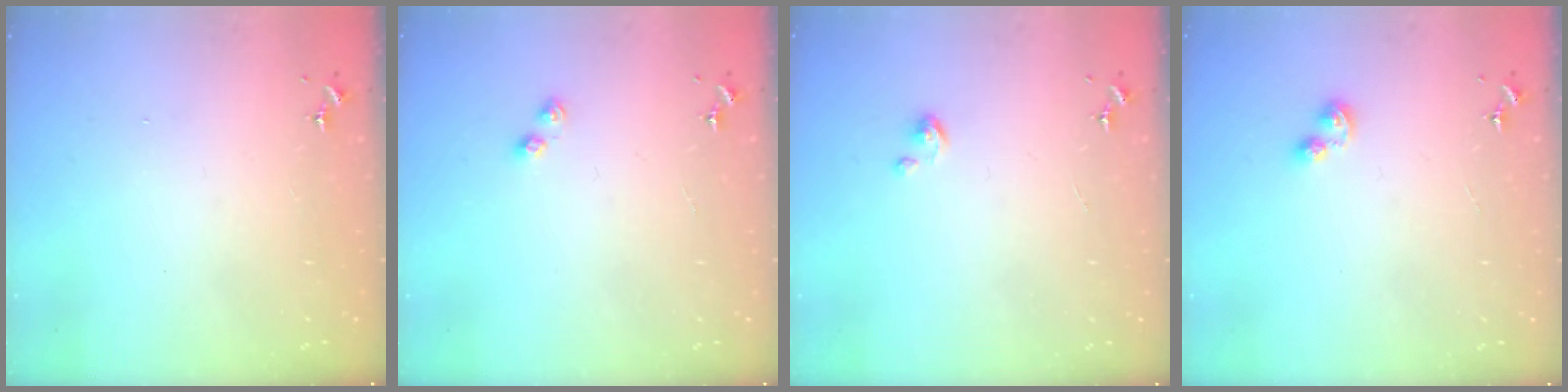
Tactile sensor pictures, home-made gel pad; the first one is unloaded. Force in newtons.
{"total": 3.0, "press": 2.9, "slide": 0.4}
{"total": 3.4, "press": 3.4, "slide": 0.2}
{"total": 4.6, "press": 4.5, "slide": 0.6}